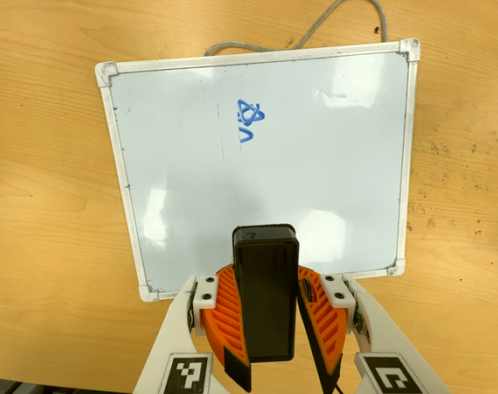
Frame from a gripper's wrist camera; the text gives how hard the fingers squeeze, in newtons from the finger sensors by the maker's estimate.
{"total": 9.9, "left": 9.9, "right": 9.9}